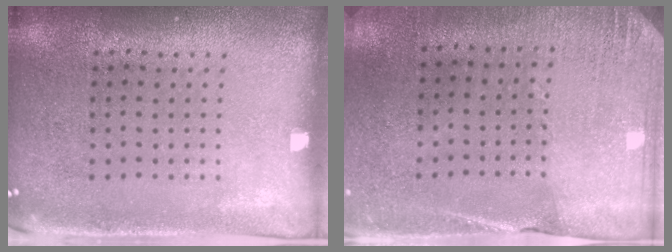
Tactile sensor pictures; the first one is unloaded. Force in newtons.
{"total": 2.6, "press": 2.4, "slide": 1.1}